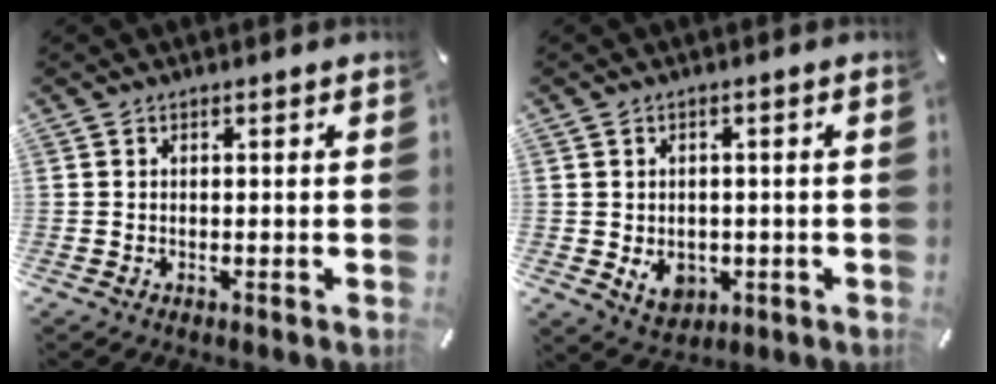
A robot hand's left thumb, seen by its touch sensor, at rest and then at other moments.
{"total": 5.9, "force": [-1.2, 4.9, 3.0], "torque": [-0.038, 0.000, -0.021]}